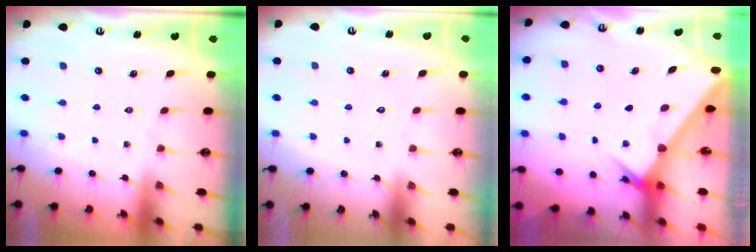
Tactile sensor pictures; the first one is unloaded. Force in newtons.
{"total": 1.8, "press": 1.8, "slide": 0.1}
{"total": 2.4, "press": 2.4, "slide": 0.3}